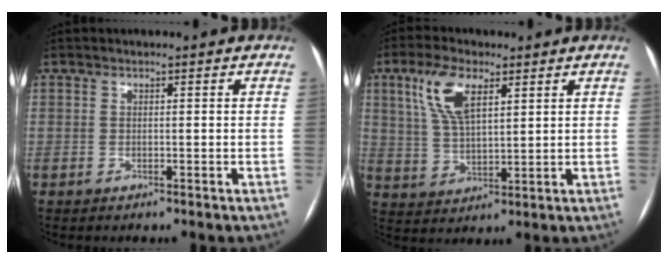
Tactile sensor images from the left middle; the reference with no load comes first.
{"total": 8.7, "force": [4.3, 3.2, 6.9], "torque": [-0.147, 0.016, 0.087]}